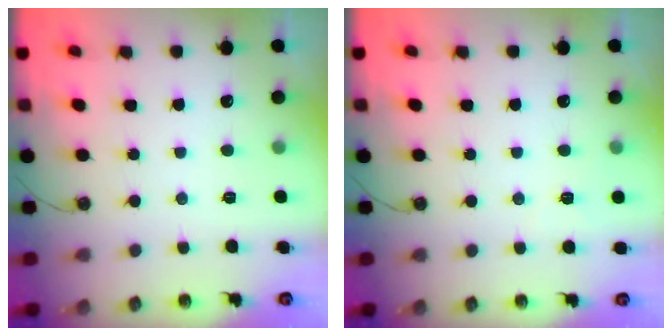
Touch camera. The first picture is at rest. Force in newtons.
{"total": 2.6, "press": 1.9, "slide": 1.8}